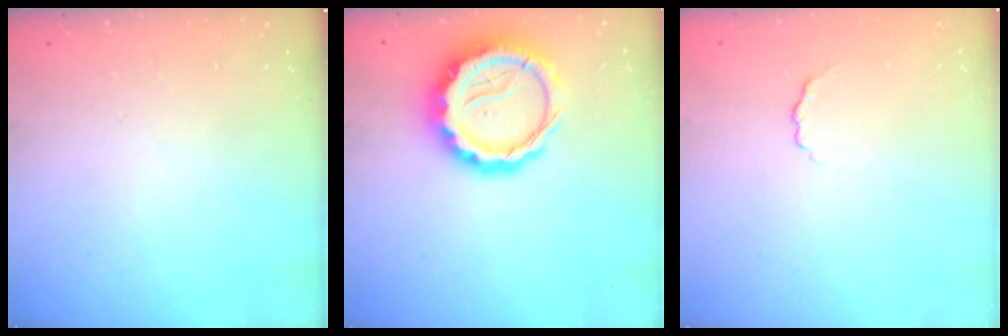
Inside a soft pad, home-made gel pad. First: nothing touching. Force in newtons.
{"total": 15.7, "press": 15.3, "slide": 3.3}
{"total": 2.6, "press": 2.5, "slide": 0.8}